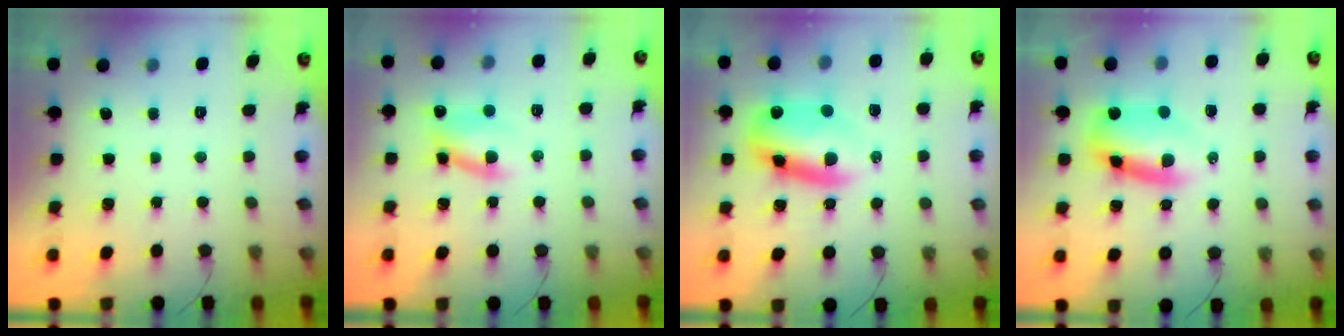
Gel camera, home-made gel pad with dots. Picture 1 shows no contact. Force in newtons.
{"total": 8.9, "press": 8.9, "slide": 0.8}
{"total": 11.0, "press": 10.6, "slide": 2.7}
{"total": 9.3, "press": 9.0, "slide": 2.4}